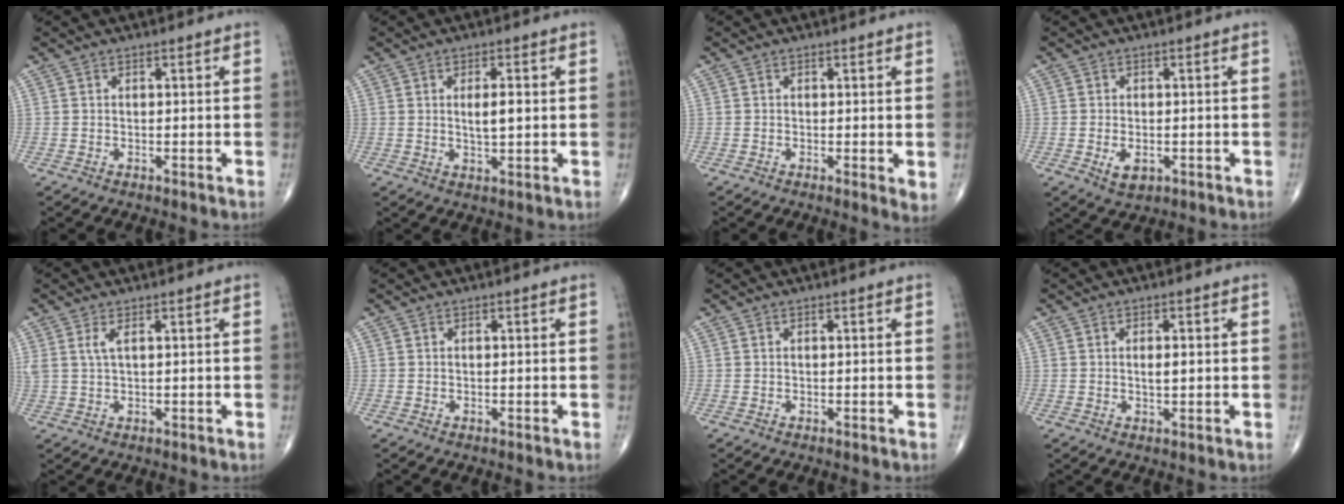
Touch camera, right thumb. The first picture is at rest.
{"total": 4.3, "force": [0.7, 1.4, 4.0], "torque": [-0.065, -0.005, 0.012]}
{"total": 2.2, "force": [0.0, 0.6, 2.1], "torque": [-0.031, -0.008, -0.005]}
{"total": 3.7, "force": [-1.1, 2.3, 2.6], "torque": [-0.040, -0.001, -0.008]}
{"total": 2.5, "force": [1.1, 0.7, 2.1], "torque": [-0.056, 0.003, 0.029]}
{"total": 0.0}
{"total": 0.0}
{"total": 2.5, "force": [0.3, 0.9, 2.3], "torque": [-0.038, -0.002, 0.005]}